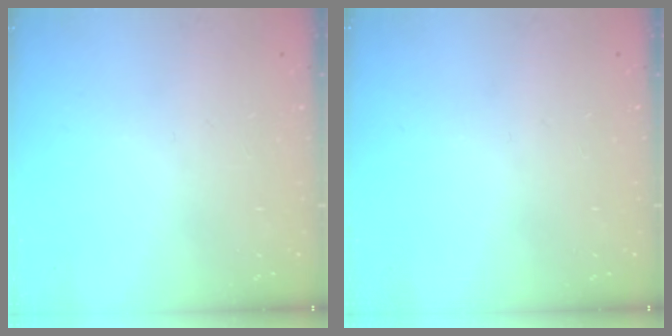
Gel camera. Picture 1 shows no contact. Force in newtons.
{"total": 0.0}